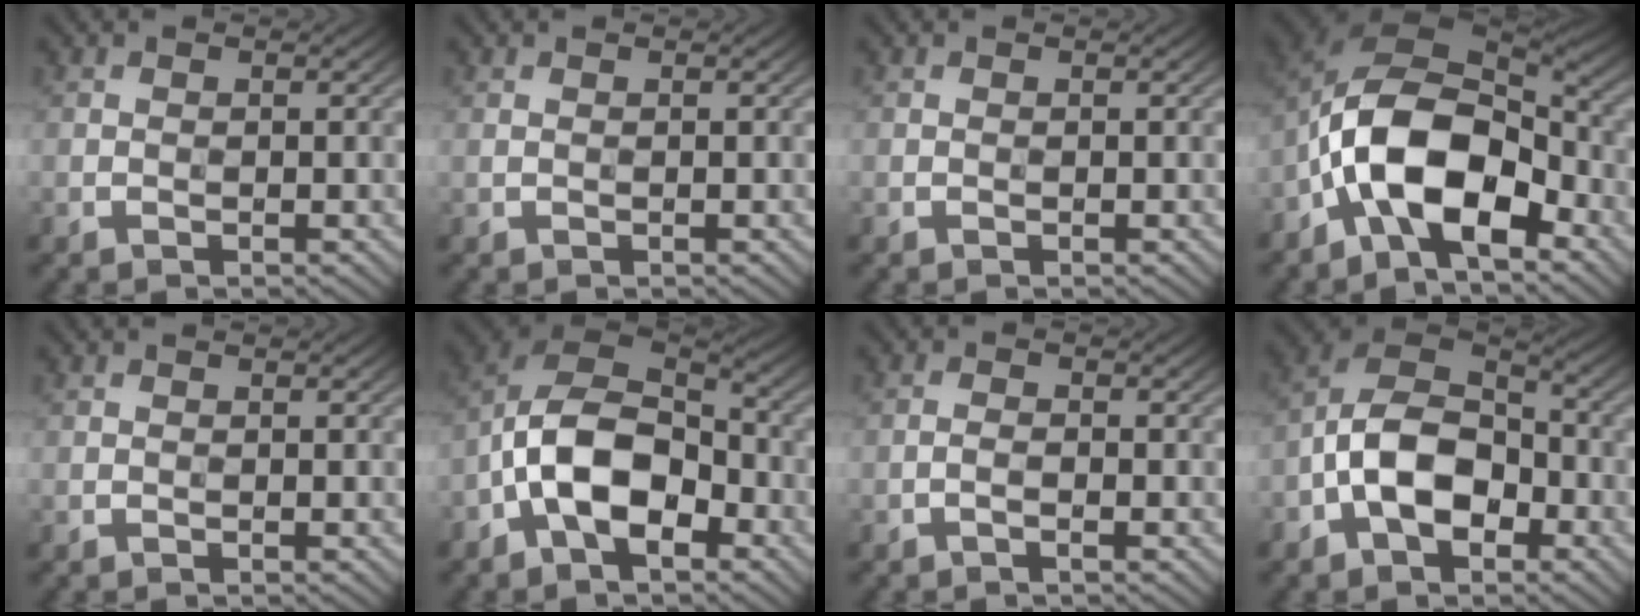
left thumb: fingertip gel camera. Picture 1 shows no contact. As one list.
[{"total": 0.0}, {"total": 0.0}, {"total": 13.3, "force": [-4.7, 7.0, 10.3], "torque": [-0.185, -0.005, -0.094]}, {"total": 0.0}, {"total": 12.0, "force": [-4.2, 6.7, 9.1], "torque": [-0.177, 0.004, -0.094]}, {"total": 1.0, "force": [-0.6, 0.0, 0.8], "torque": [-0.018, 0.008, -0.014]}, {"total": 10.6, "force": [-3.6, 6.2, 7.8], "torque": [-0.155, 0.012, -0.085]}]